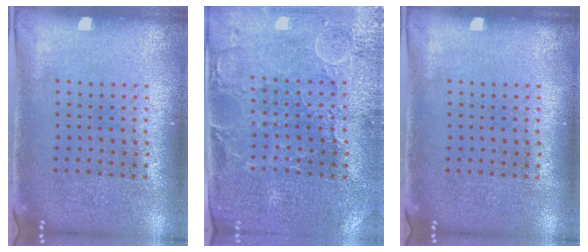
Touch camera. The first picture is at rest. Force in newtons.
{"total": 0.7, "press": 0.5, "slide": 0.4}
{"total": 0.0}